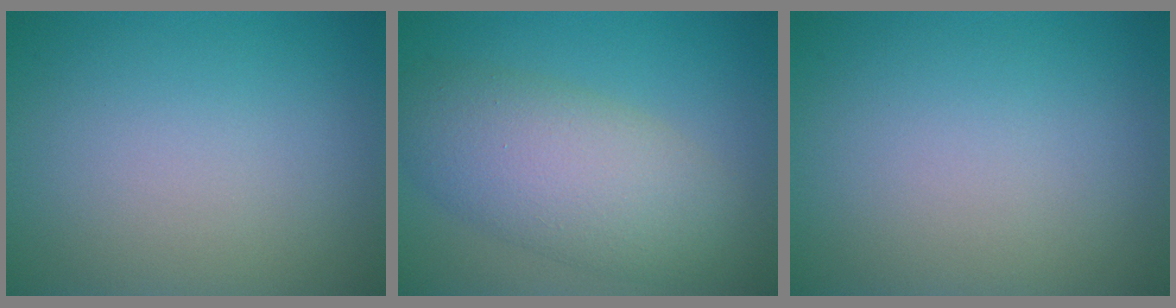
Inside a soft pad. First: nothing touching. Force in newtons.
{"total": 7.0, "press": 7.0, "slide": 0.3}
{"total": 0.0}